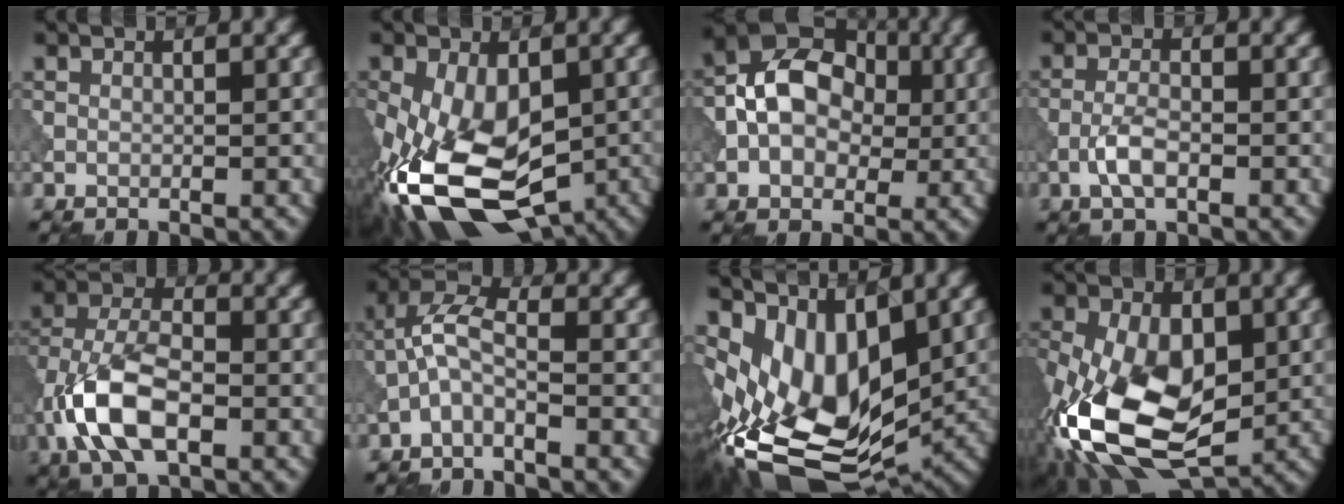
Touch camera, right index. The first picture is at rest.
{"total": 14.9, "force": [-5.0, 8.4, 11.2], "torque": [-0.247, -0.053, -0.072]}
{"total": 9.1, "force": [0.0, 6.9, 5.9], "torque": [-0.095, 0.025, -0.016]}
{"total": 2.7, "force": [-1.2, 1.1, 2.2], "torque": [-0.047, 0.003, -0.030]}
{"total": 8.2, "force": [-2.9, 4.2, 6.4], "torque": [-0.138, 0.003, -0.066]}
{"total": 3.5, "force": [-1.5, 1.3, 2.9], "torque": [-0.063, 0.017, -0.041]}
{"total": 12.1, "force": [0.2, 7.3, 9.6], "torque": [-0.176, -0.030, 0.018]}
{"total": 13.9, "force": [-3.1, 8.4, 10.7], "torque": [-0.240, -0.019, -0.056]}